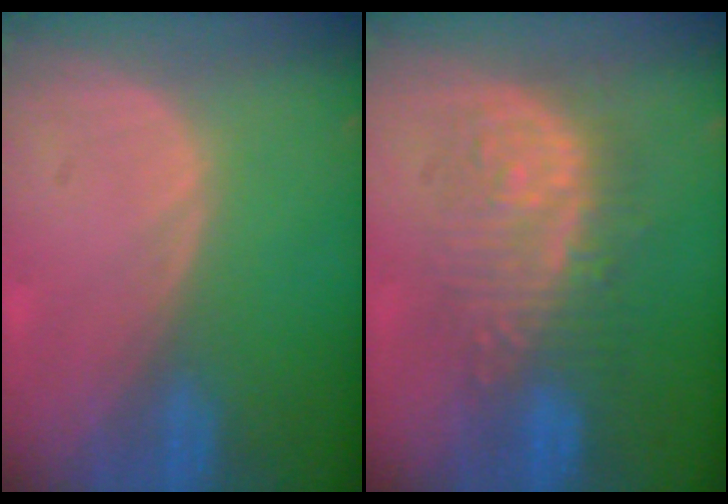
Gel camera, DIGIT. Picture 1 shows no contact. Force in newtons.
{"total": 9.1, "press": 9.0, "slide": 1.6}